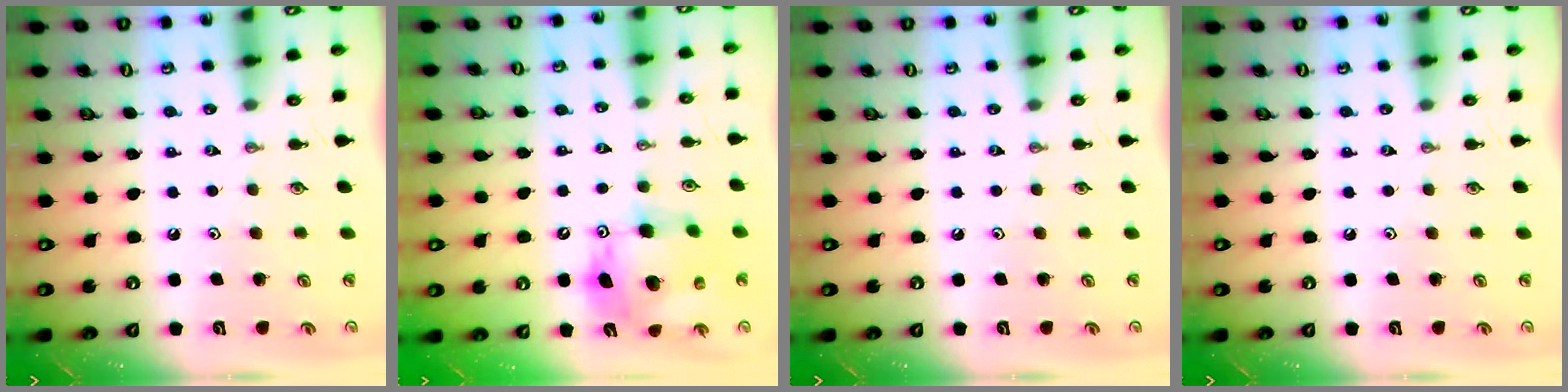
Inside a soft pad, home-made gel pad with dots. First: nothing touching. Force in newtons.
{"total": 13.1, "press": 13.0, "slide": 1.6}
{"total": 0.0}
{"total": 0.0}